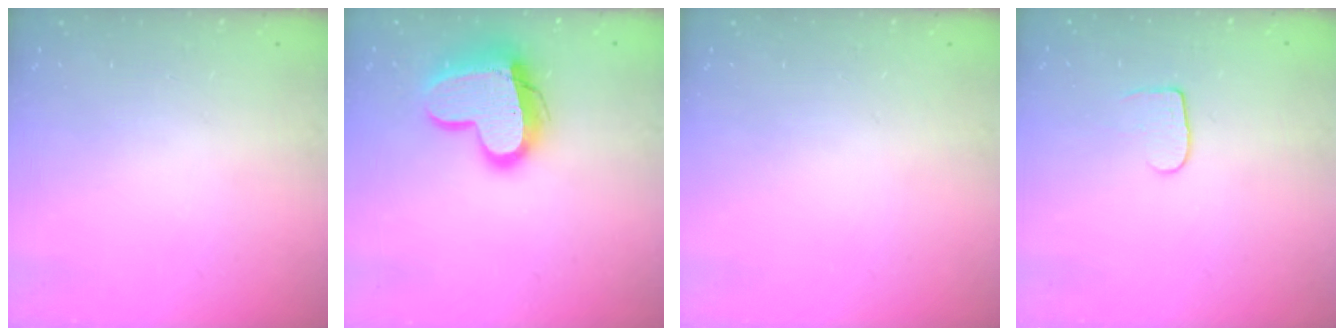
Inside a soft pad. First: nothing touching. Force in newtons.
{"total": 16.7, "press": 16.7, "slide": 1.1}
{"total": 0.0}
{"total": 5.8, "press": 5.8, "slide": 0.6}